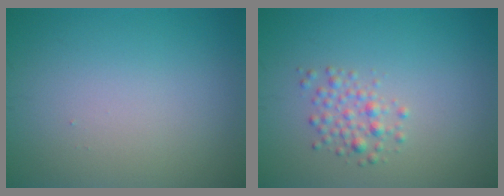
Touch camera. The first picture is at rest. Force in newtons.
{"total": 1.9, "press": 1.9, "slide": 0.1}